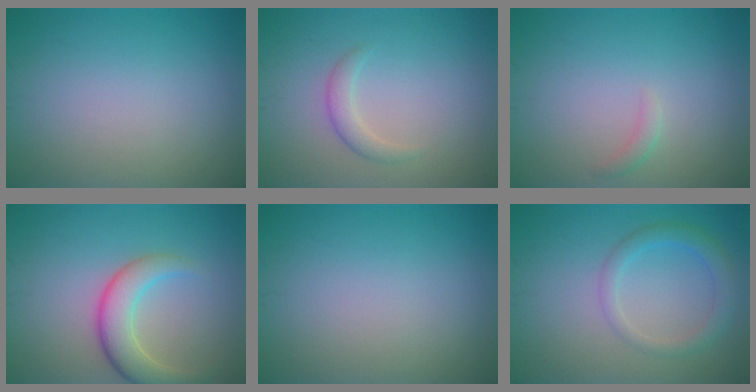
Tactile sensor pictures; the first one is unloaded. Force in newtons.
{"total": 1.6, "press": 1.6, "slide": 0.2}
{"total": 0.8, "press": 0.8, "slide": 0.1}
{"total": 4.6, "press": 4.6, "slide": 0.4}
{"total": 0.0}
{"total": 2.7, "press": 2.7, "slide": 0.1}